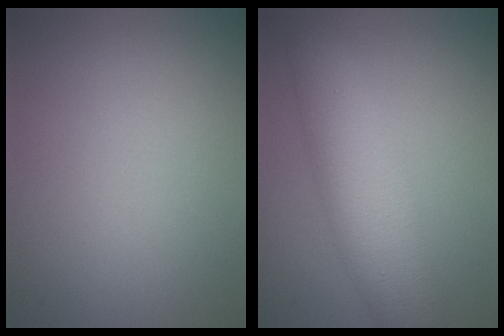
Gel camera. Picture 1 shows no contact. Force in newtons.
{"total": 6.2, "press": 6.2, "slide": 0.2}